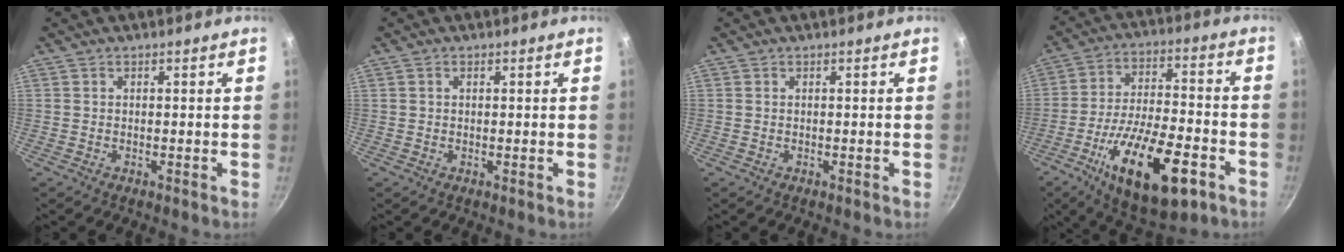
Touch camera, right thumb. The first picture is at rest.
{"total": 0.7, "force": [0.2, 0.6, 0.4], "torque": [-0.007, 0.004, 0.004]}
{"total": 0.0}
{"total": 22.0, "force": [-9.8, 8.7, 17.7], "torque": [-0.277, 0.028, -0.155]}